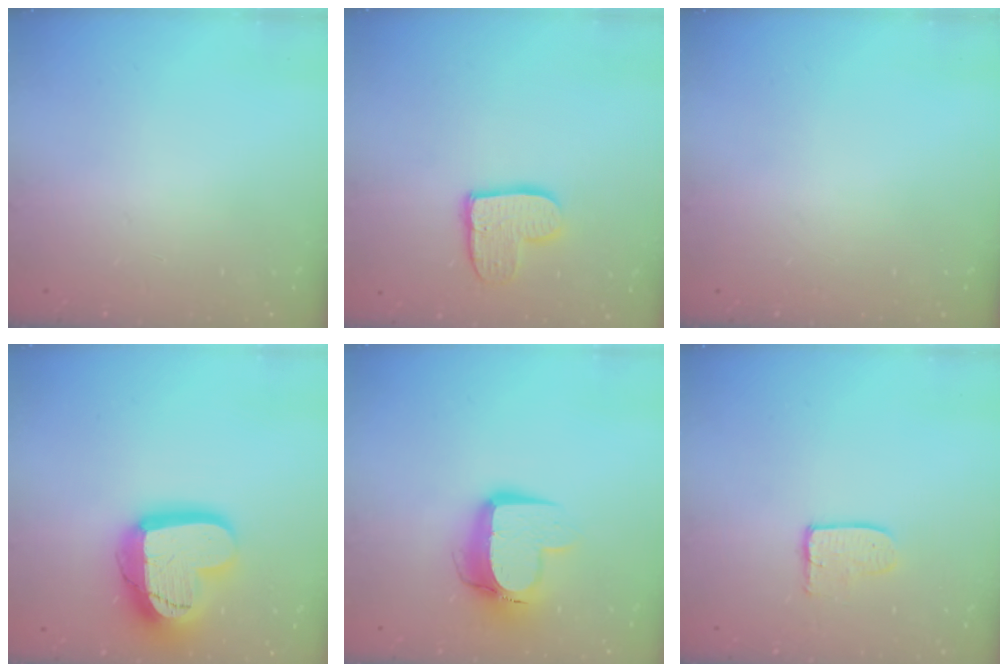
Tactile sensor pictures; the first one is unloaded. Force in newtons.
{"total": 10.1, "press": 10.0, "slide": 0.5}
{"total": 0.0}
{"total": 19.5, "press": 19.4, "slide": 1.4}
{"total": 11.5, "press": 11.5, "slide": 1.0}
{"total": 5.5, "press": 5.5, "slide": 0.2}